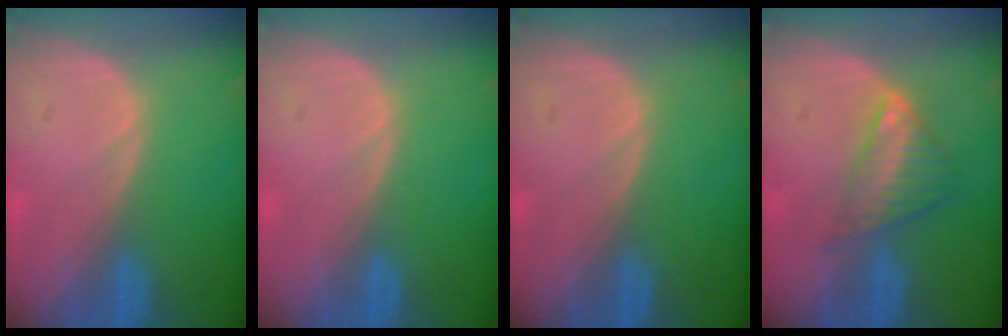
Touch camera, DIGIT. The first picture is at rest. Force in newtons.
{"total": 0.0}
{"total": 0.0}
{"total": 6.0, "press": 5.2, "slide": 3.0}